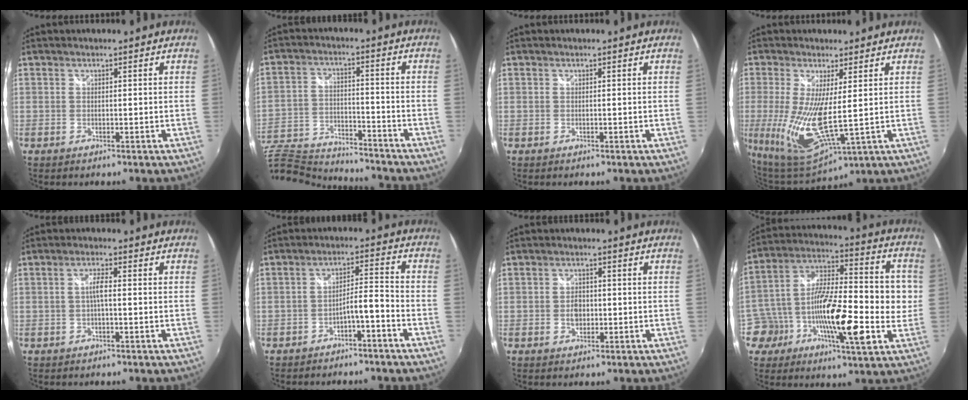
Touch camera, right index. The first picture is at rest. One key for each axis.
{"total": 20.0, "fx": -17.2, "fy": 6.3, "fz": 8.1, "tx": -0.192, "ty": -0.026, "tz": -0.278}
{"total": 0.0}
{"total": 14.8, "fx": 0.3, "fy": 4.0, "fz": 14.2, "tx": -0.297, "ty": -0.036, "tz": 0.017}
{"total": 2.5, "fx": -0.3, "fy": 0.3, "fz": 2.5, "tx": -0.047, "ty": 0.005, "tz": -0.005}
{"total": 4.7, "fx": -3.2, "fy": 0.5, "fz": 3.3, "tx": -0.065, "ty": 0.013, "tz": -0.047}
{"total": 3.0, "fx": -0.6, "fy": 2.3, "fz": 1.8, "tx": -0.031, "ty": 0.002, "tz": -0.009}
{"total": 19.4, "fx": -2.8, "fy": 8.0, "fz": 17.4, "tx": -0.323, "ty": 0.012, "tz": -0.057}